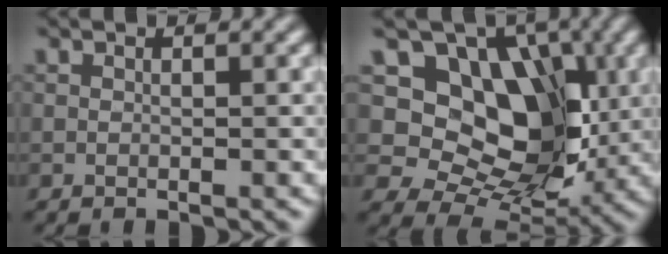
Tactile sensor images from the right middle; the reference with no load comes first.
{"total": 10.5, "force": [2.4, 7.9, 6.5], "torque": [-0.095, -0.006, 0.026]}